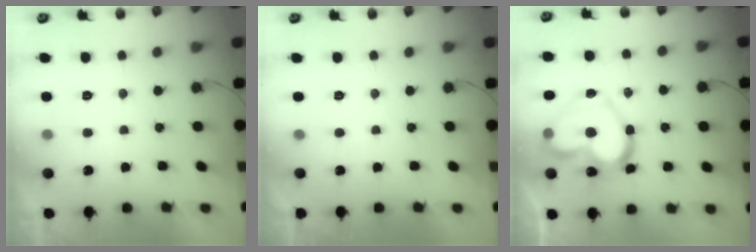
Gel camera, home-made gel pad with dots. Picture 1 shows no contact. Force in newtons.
{"total": 1.7, "press": 1.7, "slide": 0.0}
{"total": 21.5, "press": 21.5, "slide": 1.3}